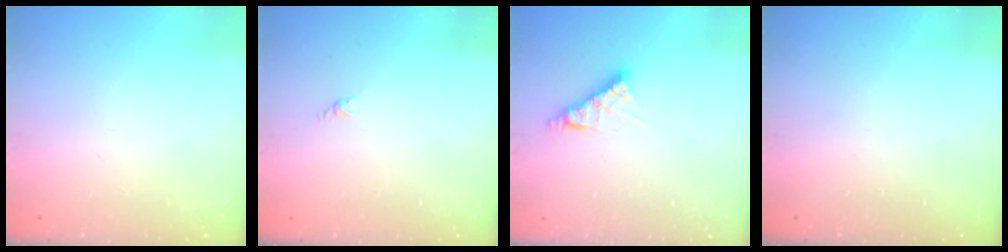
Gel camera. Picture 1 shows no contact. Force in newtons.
{"total": 0.0}
{"total": 5.9, "press": 5.9, "slide": 0.5}
{"total": 0.0}